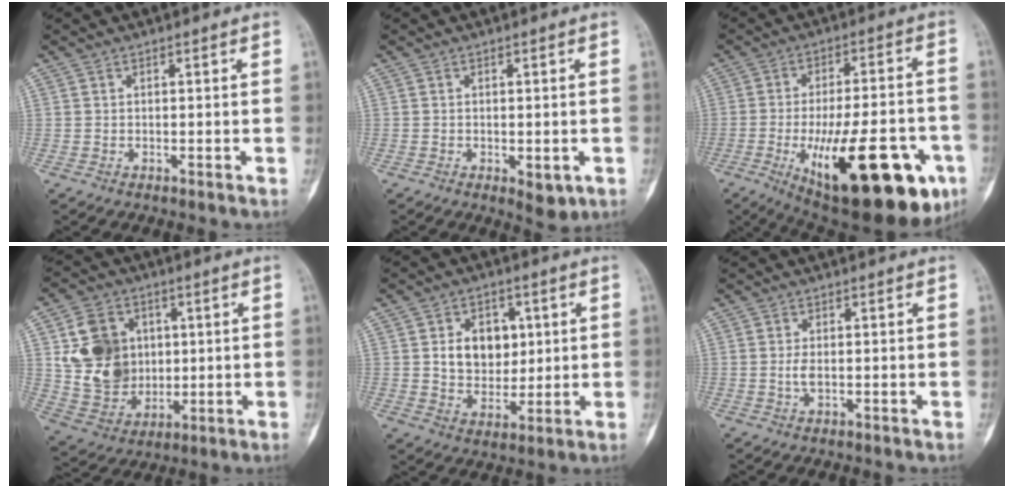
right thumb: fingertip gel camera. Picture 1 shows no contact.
{"total": 3.8, "force": [-1.1, 1.8, 3.1], "torque": [-0.028, -0.003, -0.008]}
{"total": 27.4, "force": [-10.3, 9.7, 23.4], "torque": [-0.296, 0.012, -0.133]}
{"total": 14.6, "force": [2.8, 12.1, 7.6], "torque": [-0.102, -0.006, 0.067]}
{"total": 9.7, "force": [2.1, 7.3, 6.1], "torque": [-0.051, -0.008, 0.042]}
{"total": 1.8, "force": [0.0, 0.8, 1.6], "torque": [-0.036, -0.003, 0.001]}